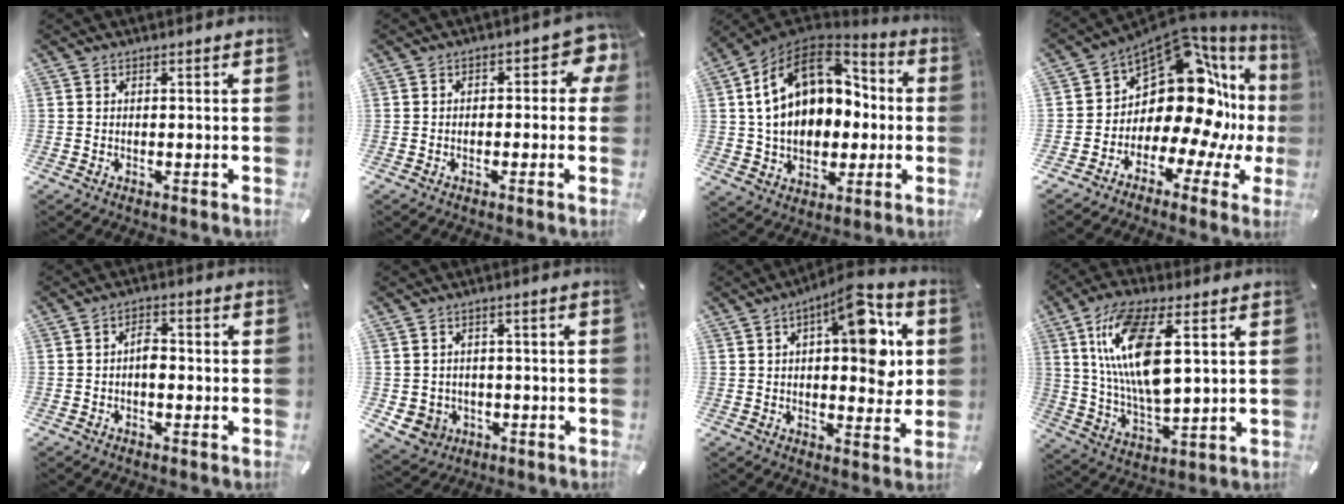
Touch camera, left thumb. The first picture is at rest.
{"total": 5.1, "force": [0.2, 3.0, 4.1], "torque": [-0.047, 0.003, -0.005]}
{"total": 18.5, "force": [3.6, 14.1, 11.3], "torque": [-0.187, -0.006, 0.069]}
{"total": 17.3, "force": [4.8, 10.2, 13.1], "torque": [-0.206, -0.066, 0.079]}
{"total": 3.2, "force": [-0.8, 1.9, 2.5], "torque": [-0.046, 0.008, -0.015]}
{"total": 5.0, "force": [-1.1, 4.8, 0.9], "torque": [-0.028, 0.005, -0.021]}
{"total": 14.4, "force": [4.8, 6.7, 11.8], "torque": [-0.147, -0.024, 0.076]}
{"total": 16.7, "force": [5.5, 7.0, 14.1], "torque": [-0.293, -0.010, 0.094]}